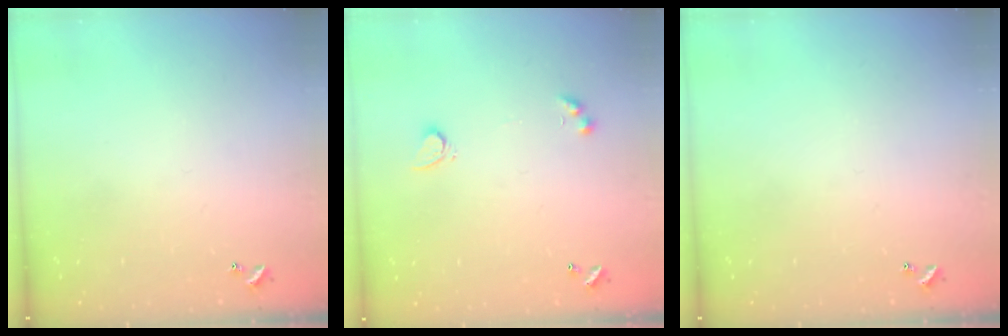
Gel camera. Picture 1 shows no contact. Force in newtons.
{"total": 2.6, "press": 2.6, "slide": 0.5}
{"total": 0.0}